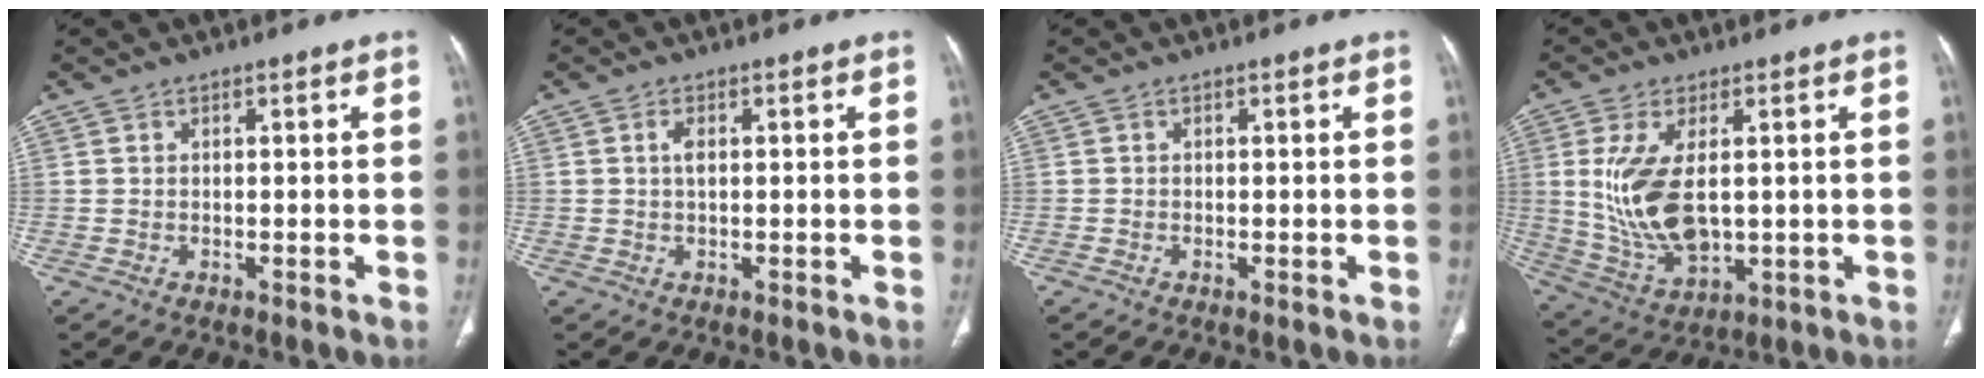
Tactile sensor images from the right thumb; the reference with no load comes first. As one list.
[{"total": 1.6, "force": [0.3, 0.8, 1.4], "torque": [-0.024, 0.002, 0.003]}, {"total": 0.0}, {"total": 13.0, "force": [1.1, 6.8, 11.1], "torque": [-0.223, -0.014, 0.041]}]